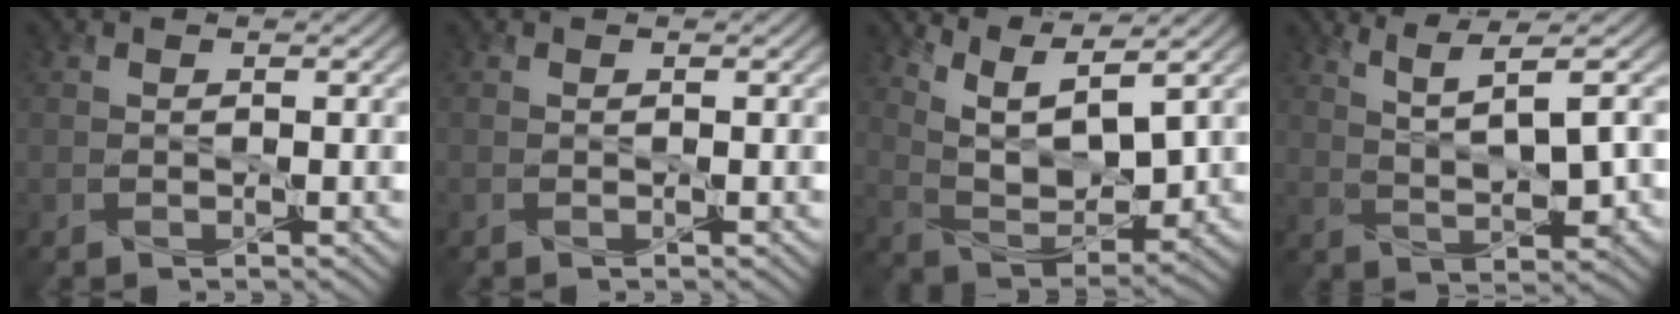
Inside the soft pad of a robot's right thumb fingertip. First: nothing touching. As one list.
[{"total": 0.0}, {"total": 8.9, "force": [5.8, 2.6, 6.3], "torque": [-0.127, -0.006, 0.106]}, {"total": 4.4, "force": [2.3, 0.3, 3.8], "torque": [-0.086, -0.001, 0.051]}]